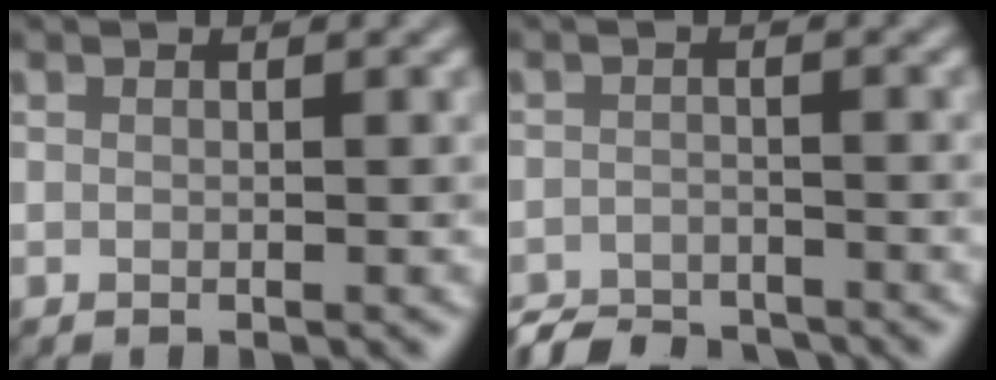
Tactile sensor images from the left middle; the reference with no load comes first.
{"total": 3.7, "force": [-3.5, 1.0, 0.7], "torque": [-0.008, -0.005, -0.068]}